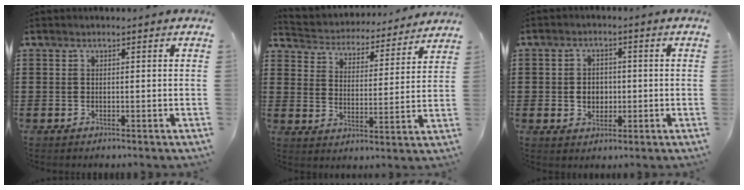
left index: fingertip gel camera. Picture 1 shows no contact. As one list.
[{"total": 4.2, "force": [4.2, 0.7, 0.1], "torque": [-0.029, -0.035, 0.065]}, {"total": 3.4, "force": [-0.3, 2.7, 2.0], "torque": [-0.038, 0.003, -0.010]}]